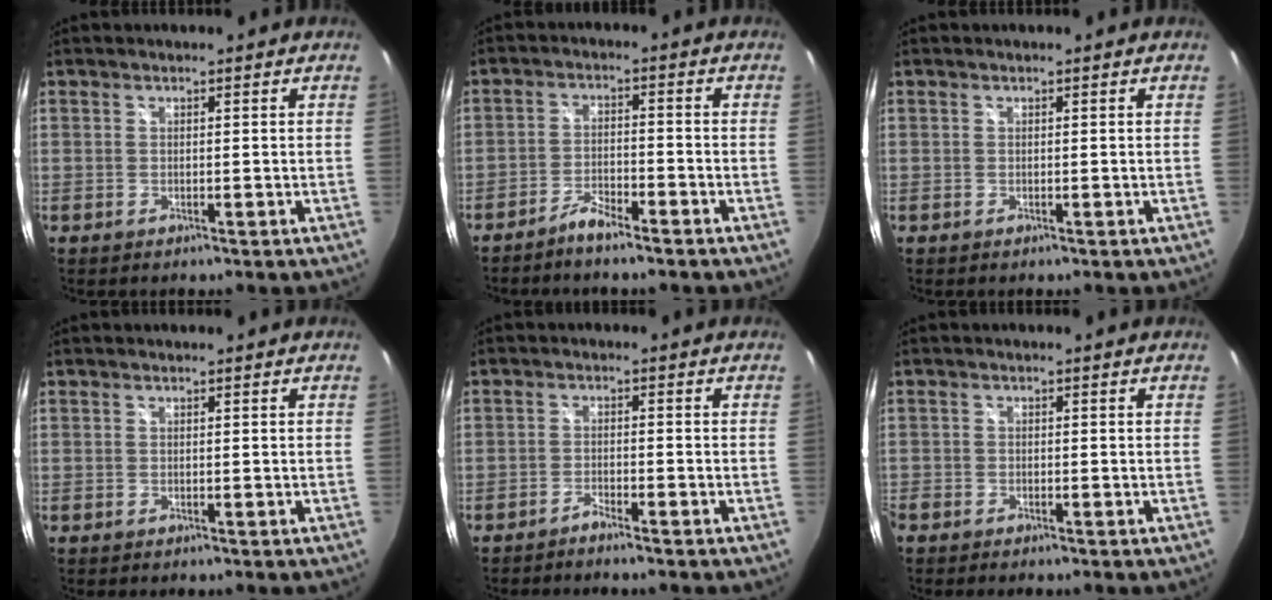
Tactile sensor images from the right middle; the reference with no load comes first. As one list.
[{"total": 4.4, "force": [-3.8, 0.6, 2.2], "torque": [-0.065, 0.003, -0.071]}, {"total": 0.0}, {"total": 0.0}, {"total": 2.2, "force": [-2.1, -0.1, 0.8], "torque": [-0.032, -0.001, -0.039]}, {"total": 1.7, "force": [-1.5, 0.7, 0.3], "torque": [-0.013, -0.007, -0.031]}]